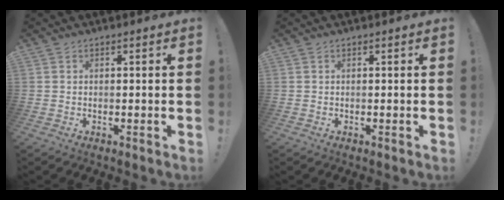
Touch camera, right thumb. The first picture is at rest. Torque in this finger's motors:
{"motor_torque": [0.00, 0.00, 0.00, 0.00, 0.01]}